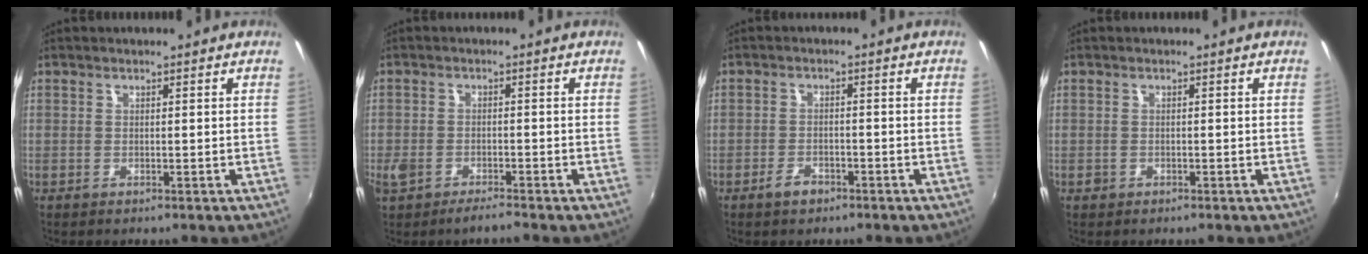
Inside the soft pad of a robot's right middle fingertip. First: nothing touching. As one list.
[{"total": 4.1, "force": [-3.0, 1.4, 2.3], "torque": [-0.063, -0.010, -0.062]}, {"total": 3.8, "force": [-2.6, 1.9, 2.0], "torque": [-0.049, -0.001, -0.045]}, {"total": 1.0, "force": [-0.5, 0.9, 0.2], "torque": [-0.006, -0.003, -0.007]}]